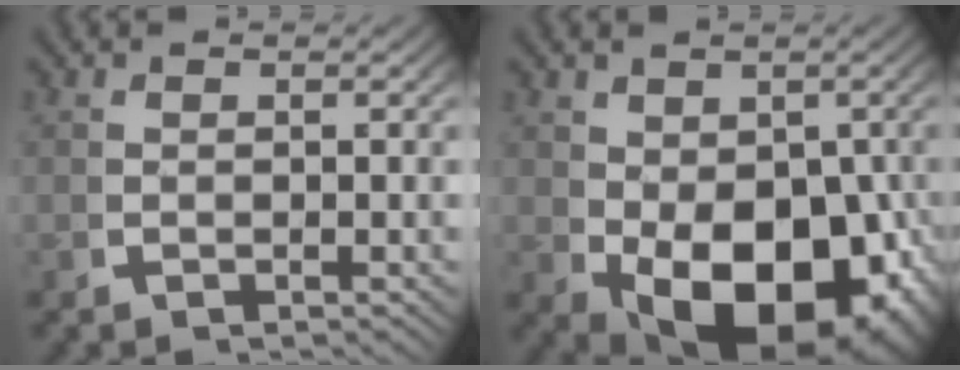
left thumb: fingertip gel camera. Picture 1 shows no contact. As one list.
[{"total": 13.7, "force": [-2.5, 8.8, 10.2], "torque": [-0.176, -0.077, 0.005]}]